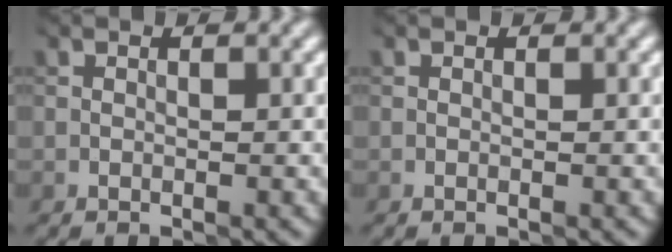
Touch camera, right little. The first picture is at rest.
{"total": 0.0}